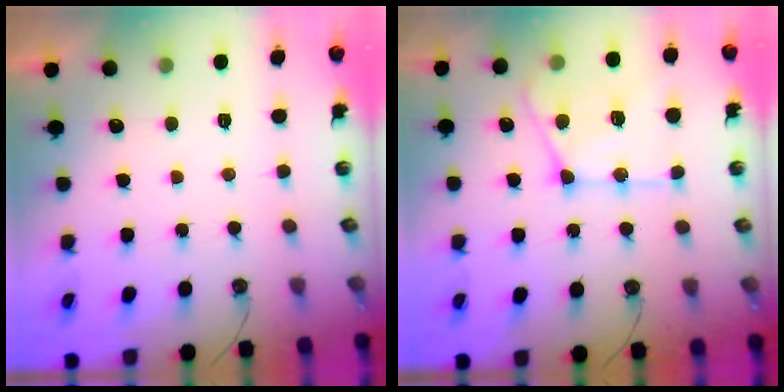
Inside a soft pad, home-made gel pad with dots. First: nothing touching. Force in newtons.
{"total": 18.4, "press": 18.3, "slide": 1.4}